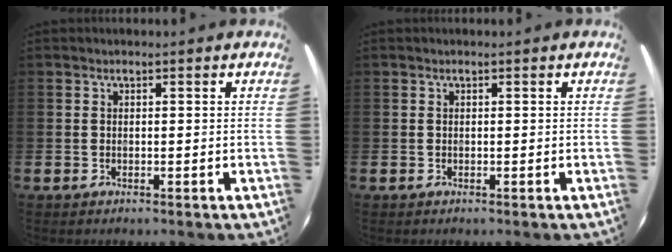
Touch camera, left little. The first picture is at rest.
{"total": 0.0}